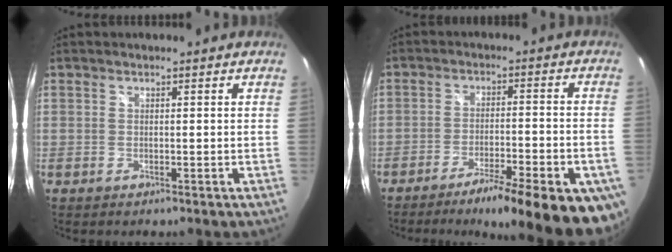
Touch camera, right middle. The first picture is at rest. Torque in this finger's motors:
{"motor_torque": [1.10, -1.04, 1.05, 0.20]}